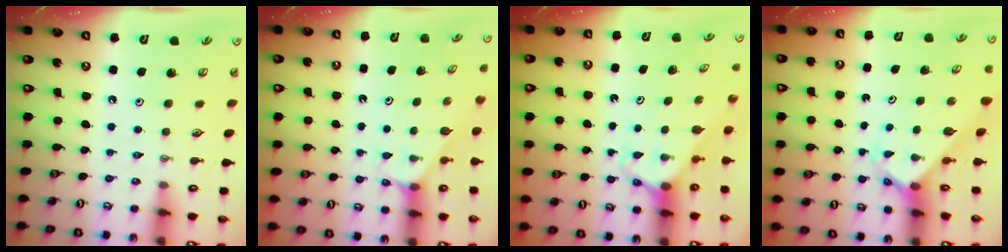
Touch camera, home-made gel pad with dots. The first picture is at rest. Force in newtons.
{"total": 2.1, "press": 2.1, "slide": 0.4}
{"total": 2.6, "press": 2.6, "slide": 0.2}
{"total": 2.2, "press": 2.2, "slide": 0.2}